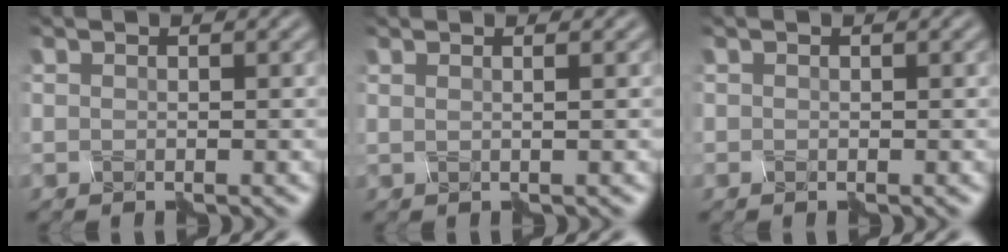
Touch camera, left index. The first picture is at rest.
{"total": 2.4, "force": [1.0, 1.2, 1.8], "torque": [-0.001, 0.020, -0.022]}
{"total": 0.0}